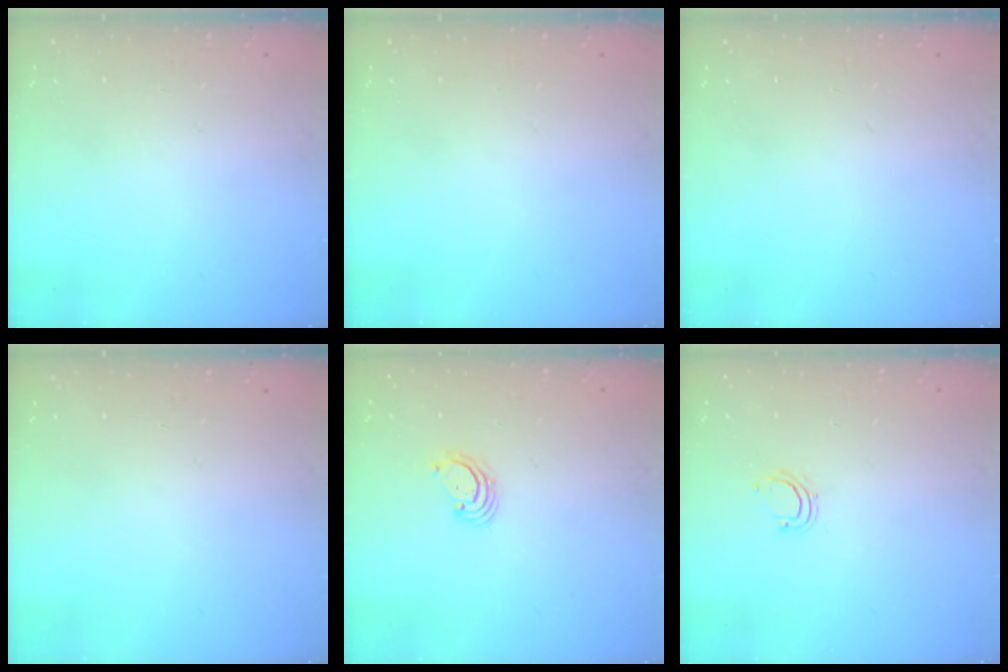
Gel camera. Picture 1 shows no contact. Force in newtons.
{"total": 0.0}
{"total": 0.0}
{"total": 0.0}
{"total": 2.8, "press": 2.8, "slide": 0.3}
{"total": 4.7, "press": 4.6, "slide": 0.9}